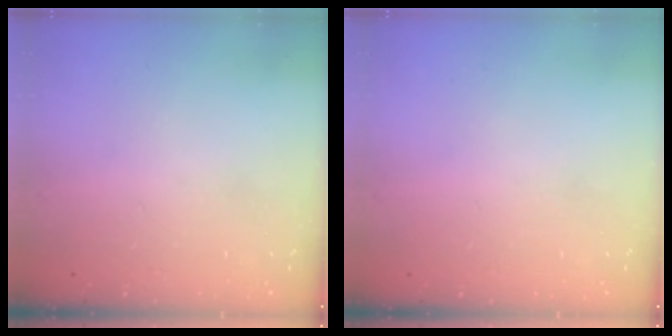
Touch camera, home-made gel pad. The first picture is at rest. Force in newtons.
{"total": 0.0}